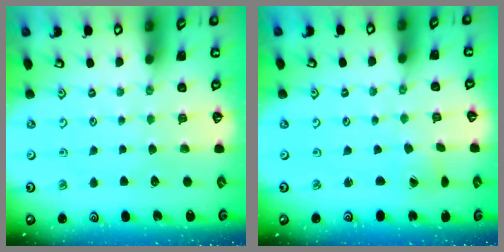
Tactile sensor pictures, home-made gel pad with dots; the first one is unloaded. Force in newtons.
{"total": 0.5, "press": 0.5, "slide": 0.1}